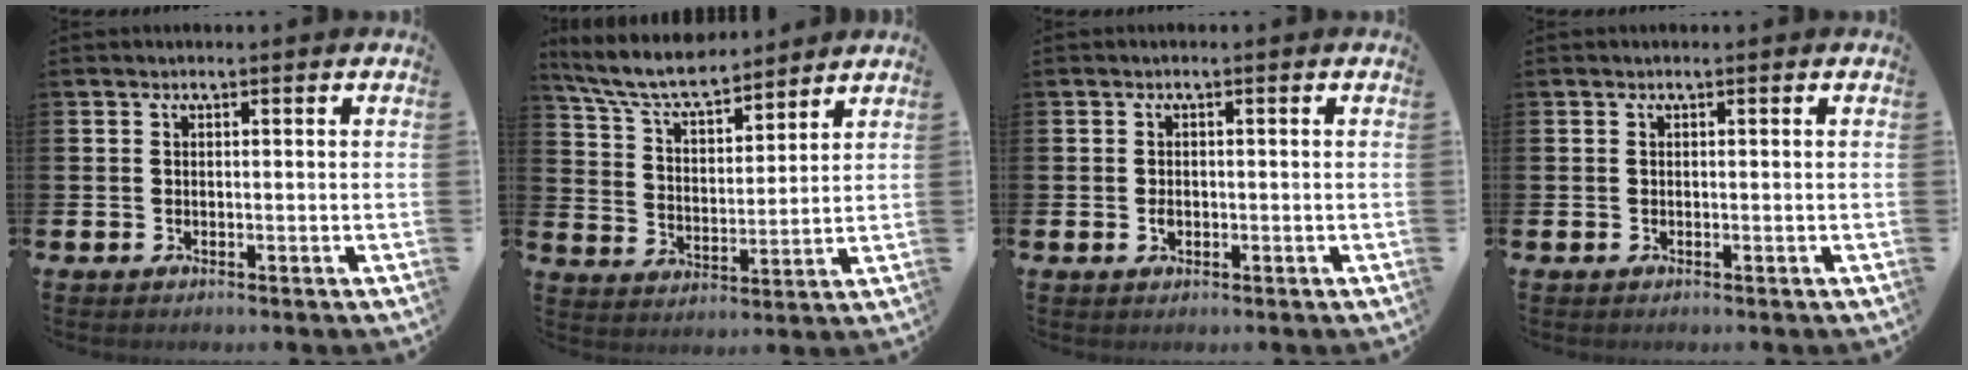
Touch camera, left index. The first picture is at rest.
{"total": 7.8, "force": [7.1, 1.4, 2.7], "torque": [-0.084, -0.038, 0.127]}
{"total": 1.2, "force": [-0.3, 0.9, 0.8], "torque": [-0.012, 0.004, -0.009]}
{"total": 0.0}